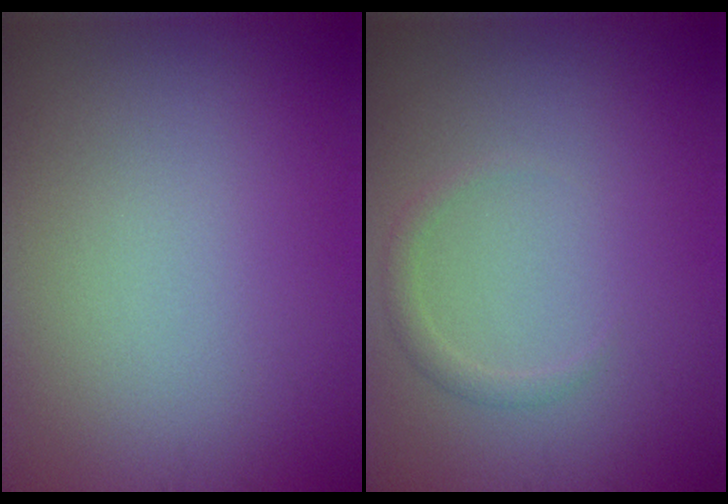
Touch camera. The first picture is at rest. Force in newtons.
{"total": 1.1, "press": 1.1, "slide": 0.1}